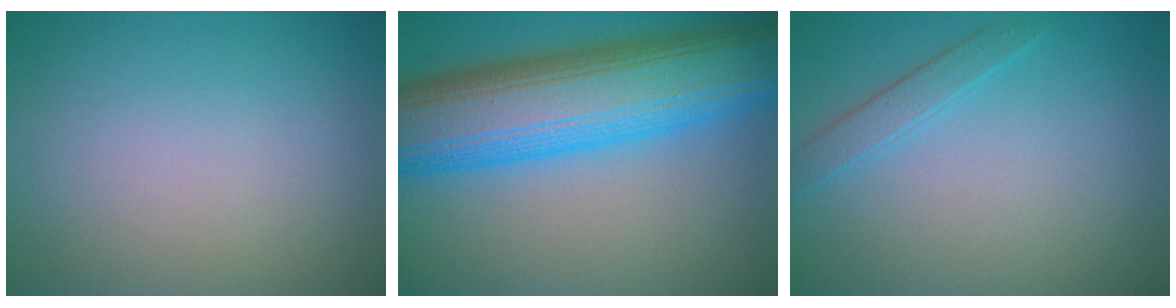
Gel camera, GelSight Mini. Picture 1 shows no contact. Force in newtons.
{"total": 13.8, "press": 13.8, "slide": 0.3}
{"total": 1.6, "press": 1.6, "slide": 0.1}